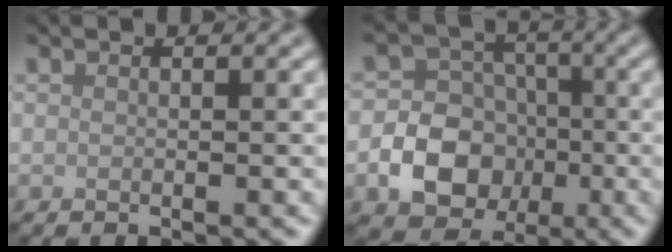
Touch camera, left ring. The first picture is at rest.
{"total": 7.3, "force": [-2.0, 6.2, 3.3], "torque": [-0.025, -0.002, -0.059]}